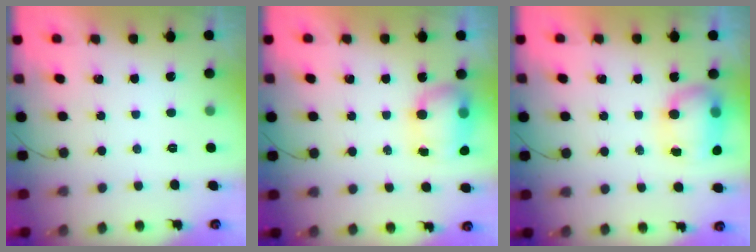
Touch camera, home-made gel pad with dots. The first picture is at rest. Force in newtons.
{"total": 11.5, "press": 8.6, "slide": 7.6}
{"total": 11.9, "press": 9.8, "slide": 6.8}